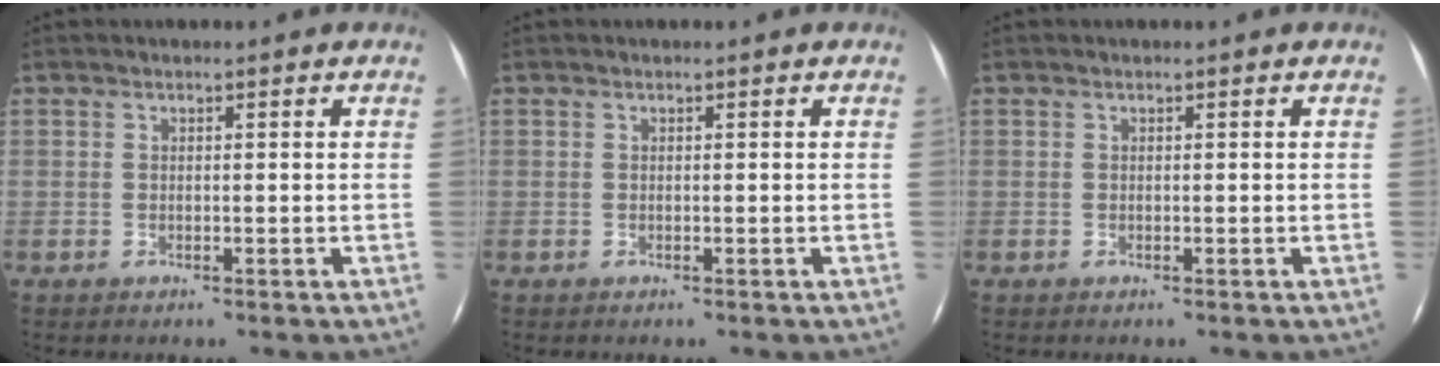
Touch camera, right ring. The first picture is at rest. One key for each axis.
{"total": 0.0}
{"total": 0.0}